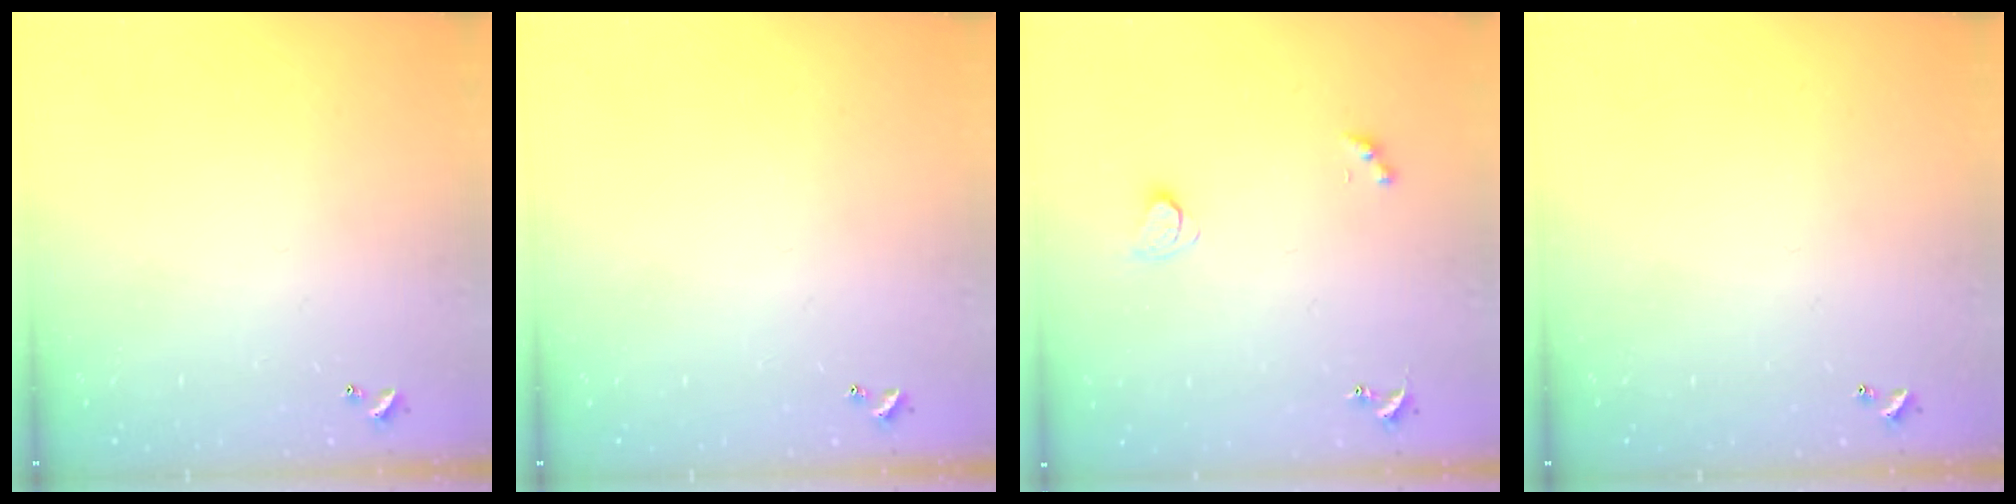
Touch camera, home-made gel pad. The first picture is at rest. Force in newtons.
{"total": 0.0}
{"total": 2.1, "press": 2.1, "slide": 0.4}
{"total": 0.0}